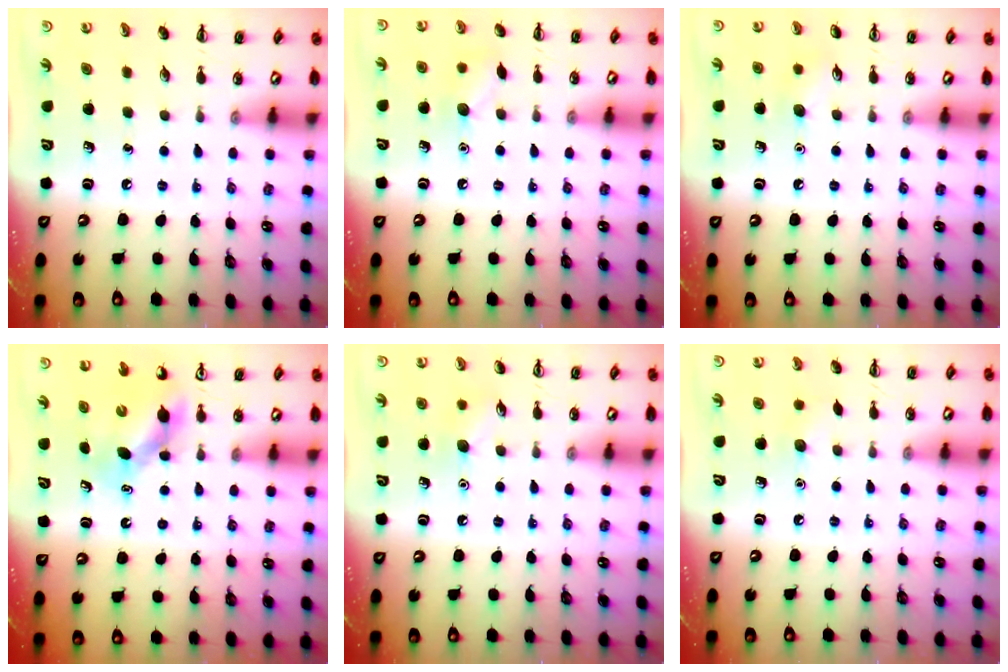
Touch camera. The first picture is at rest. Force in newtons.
{"total": 8.5, "press": 8.3, "slide": 1.7}
{"total": 6.7, "press": 6.5, "slide": 1.8}
{"total": 4.6, "press": 4.6, "slide": 0.4}
{"total": 7.6, "press": 7.4, "slide": 1.9}
{"total": 5.5, "press": 5.4, "slide": 1.2}